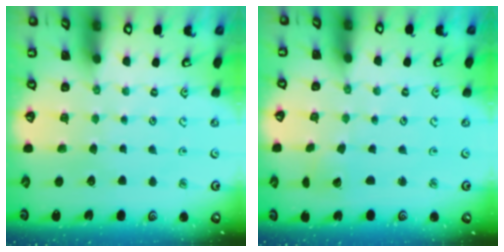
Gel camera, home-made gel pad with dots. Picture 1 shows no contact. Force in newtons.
{"total": 2.3, "press": 2.3, "slide": 0.1}